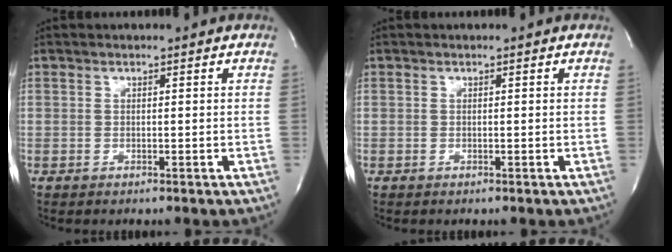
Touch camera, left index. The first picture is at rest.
{"total": 0.0}